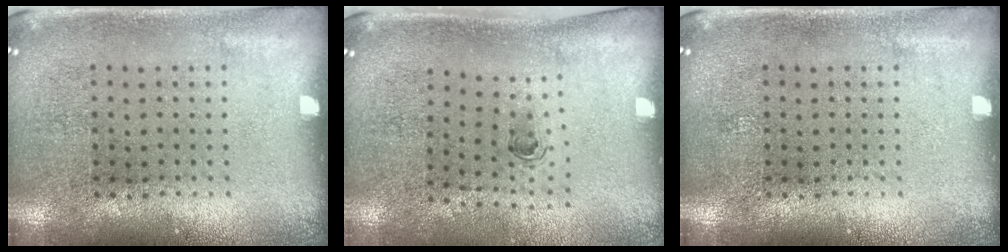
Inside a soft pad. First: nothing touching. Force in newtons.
{"total": 0.6, "press": 0.3, "slide": 0.5}
{"total": 0.0}